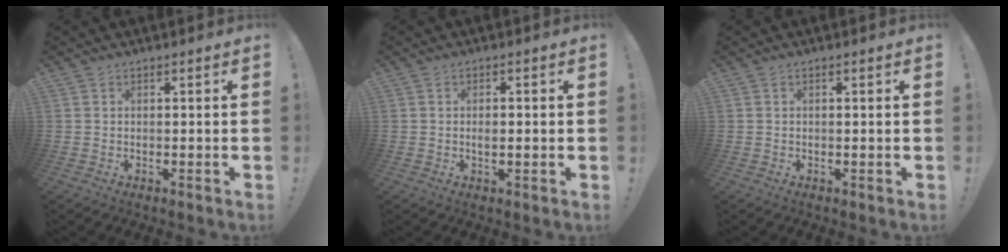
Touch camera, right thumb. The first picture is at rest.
{"total": 1.7, "force": [-0.5, 0.7, 1.4], "torque": [-0.008, -0.004, -0.012]}
{"total": 0.7, "force": [-0.1, -0.1, 0.7], "torque": [-0.014, -0.001, -0.001]}